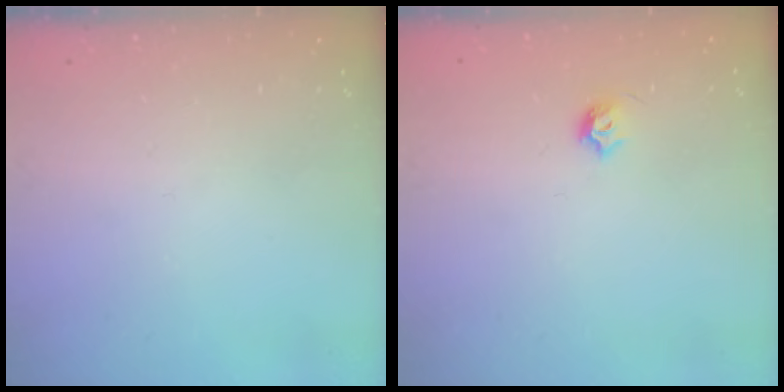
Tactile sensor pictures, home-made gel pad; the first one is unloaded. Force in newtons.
{"total": 4.5, "press": 4.3, "slide": 1.0}